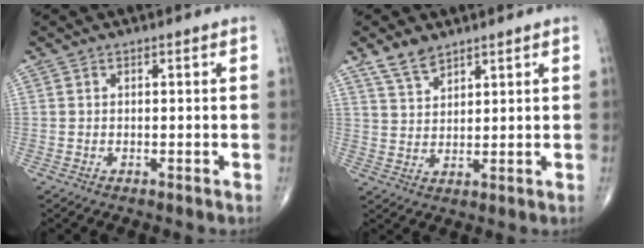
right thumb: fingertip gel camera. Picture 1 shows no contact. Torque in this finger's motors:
{"motor_torque": [-0.29, 0.15, 0.02, 0.11, -0.01]}